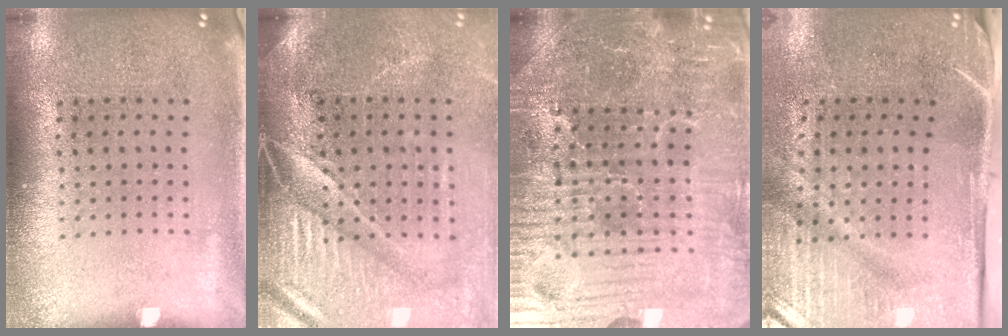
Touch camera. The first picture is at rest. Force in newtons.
{"total": 4.5, "press": 3.8, "slide": 2.3}
{"total": 5.5, "press": 5.2, "slide": 1.5}
{"total": 4.9, "press": 4.0, "slide": 2.8}